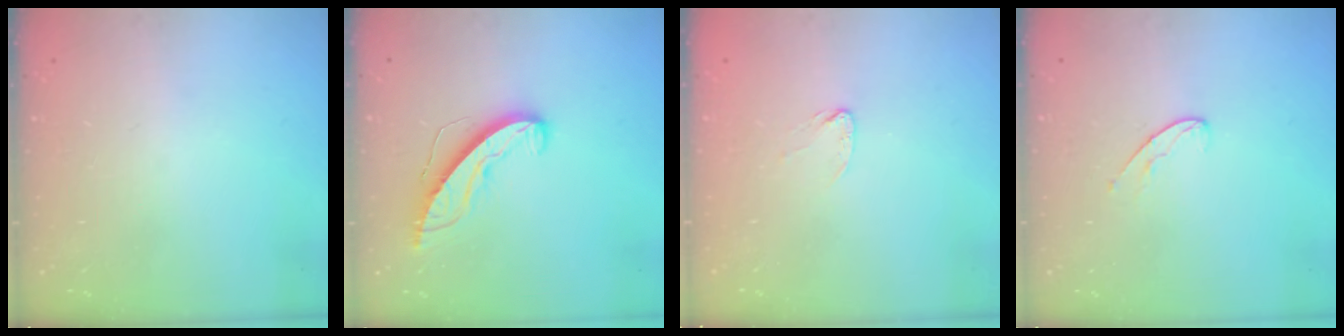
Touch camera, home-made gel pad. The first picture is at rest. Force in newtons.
{"total": 9.1, "press": 9.1, "slide": 0.4}
{"total": 3.4, "press": 3.4, "slide": 0.4}
{"total": 6.6, "press": 6.6, "slide": 0.7}